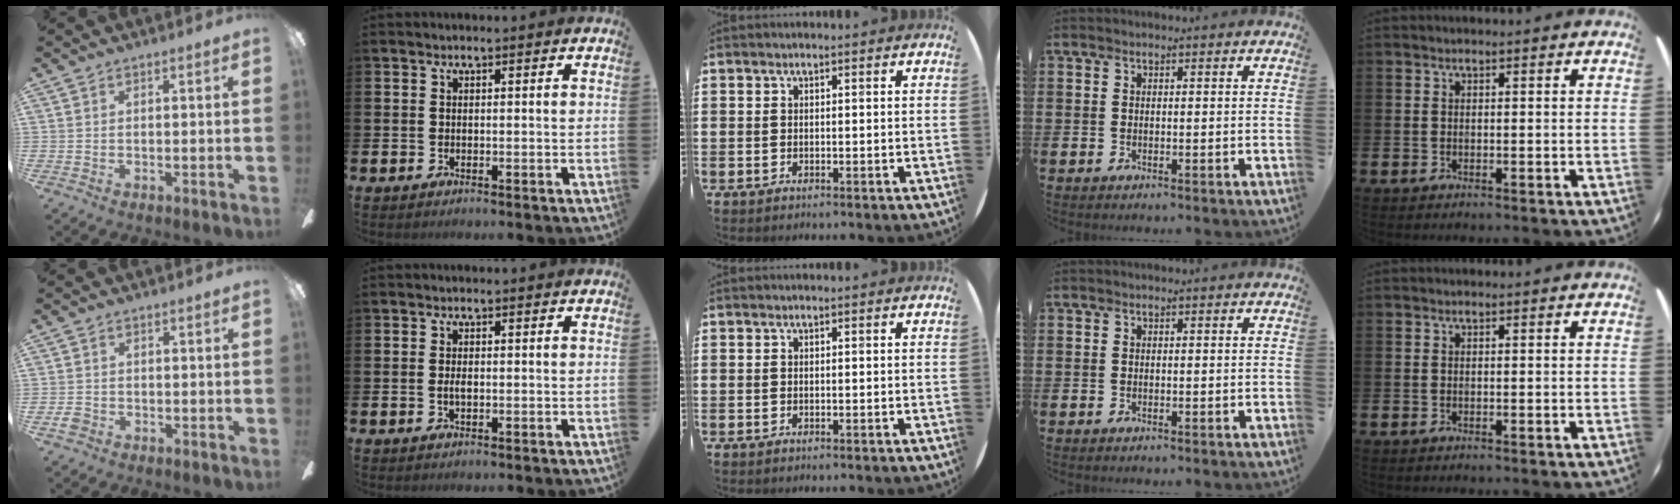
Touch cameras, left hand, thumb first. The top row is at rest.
{"thumb": {"total": 2.4, "force": [-1.1, 1.8, 1.2], "torque": [-0.025, 0.006, -0.022]}, "index": {"total": 1.0, "force": [-0.1, 0.5, 0.9], "torque": [-0.018, 0.004, -0.003]}}